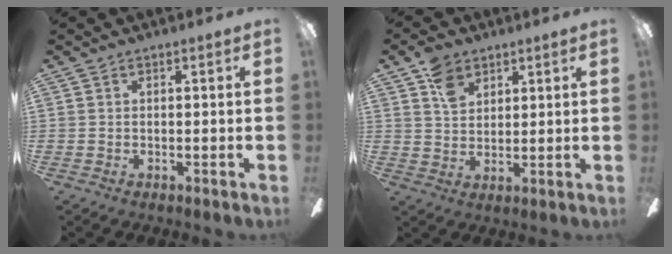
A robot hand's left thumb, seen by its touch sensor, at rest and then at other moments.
{"total": 6.6, "force": [4.2, 4.1, 2.9], "torque": [-0.056, -0.006, 0.080]}